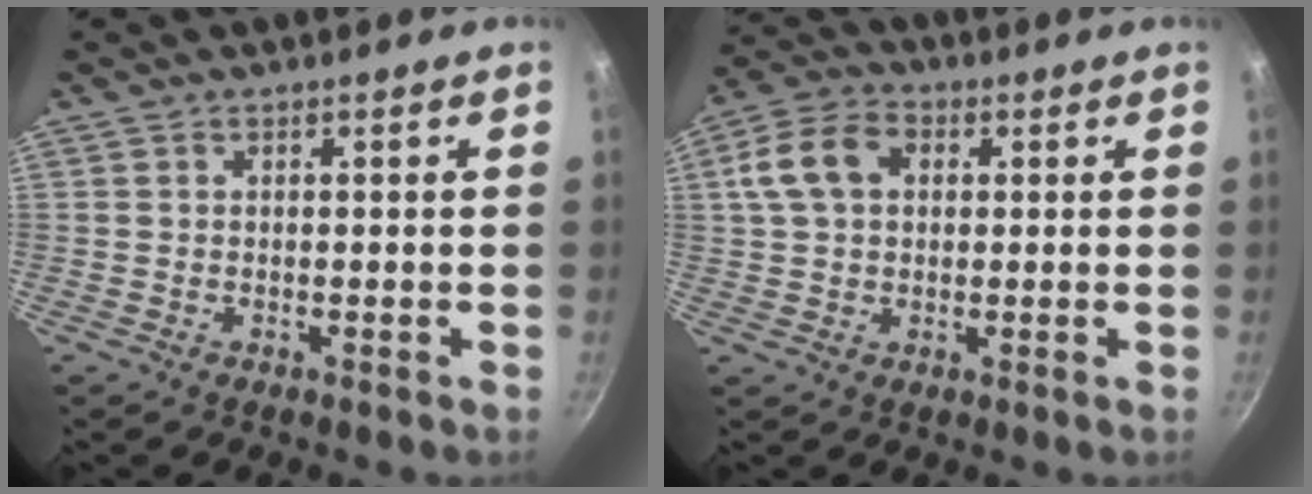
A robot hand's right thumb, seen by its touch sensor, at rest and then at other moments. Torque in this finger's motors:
{"motor_torque": [1.49, 1.40, 1.21, 0.08, 0.22]}